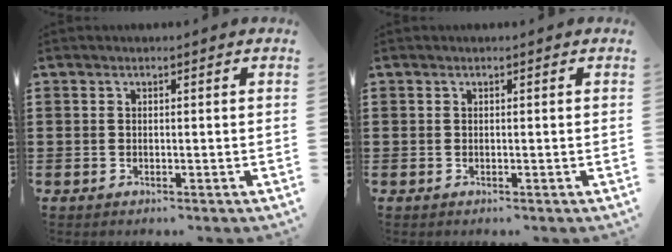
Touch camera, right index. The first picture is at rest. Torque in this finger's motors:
{"motor_torque": [-0.03, 0.03, 0.00, -0.01]}